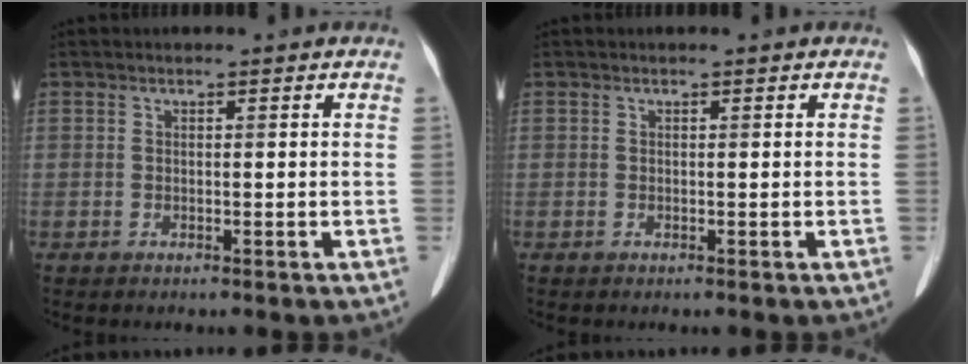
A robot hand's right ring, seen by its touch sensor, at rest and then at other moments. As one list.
[{"total": 0.0}]